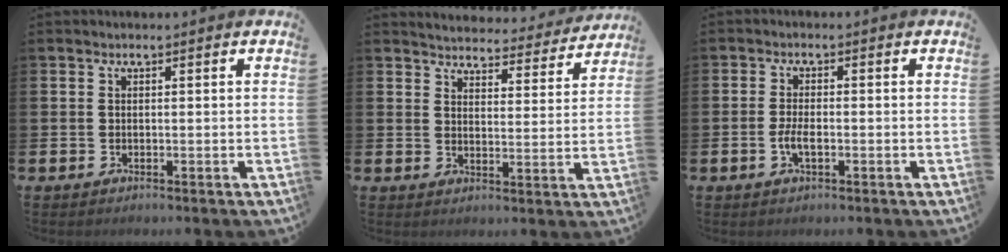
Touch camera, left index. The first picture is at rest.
{"total": 4.3, "force": [4.3, 0.6, 0.0], "torque": [-0.004, -0.041, 0.069]}
{"total": 2.5, "force": [-0.8, 0.9, 2.2], "torque": [-0.034, -0.001, -0.016]}